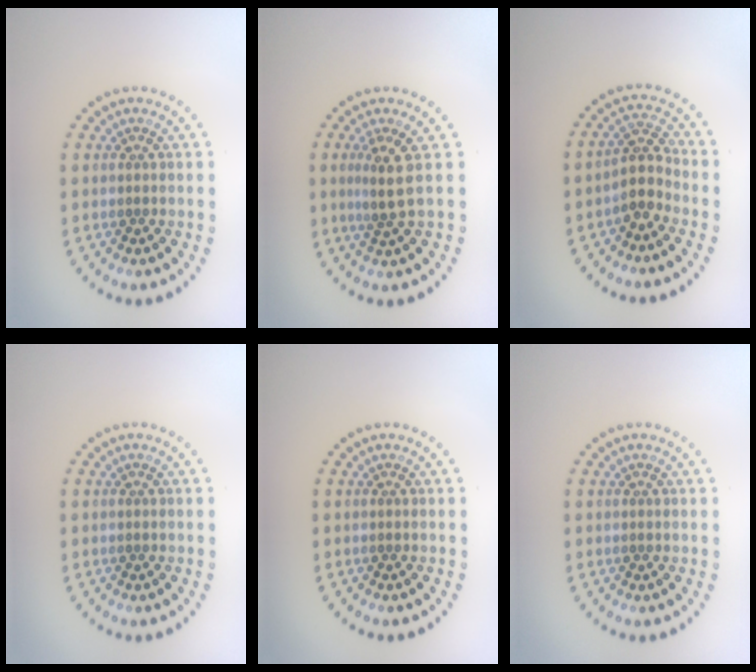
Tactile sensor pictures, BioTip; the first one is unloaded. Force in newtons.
{"total": 2.6, "press": 1.9, "slide": 1.8}
{"total": 2.7, "press": 2.3, "slide": 1.6}
{"total": 0.0}
{"total": 0.0}
{"total": 0.0}